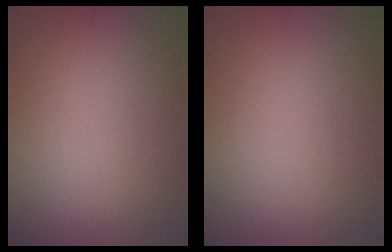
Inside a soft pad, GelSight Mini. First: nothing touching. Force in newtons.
{"total": 0.0}